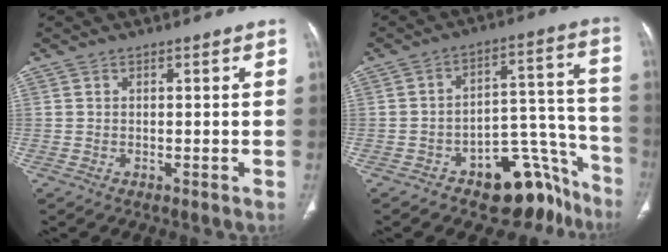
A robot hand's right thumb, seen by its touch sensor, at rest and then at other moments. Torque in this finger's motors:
{"motor_torque": [2.43, 1.60, 0.48, -1.32, 0.05]}